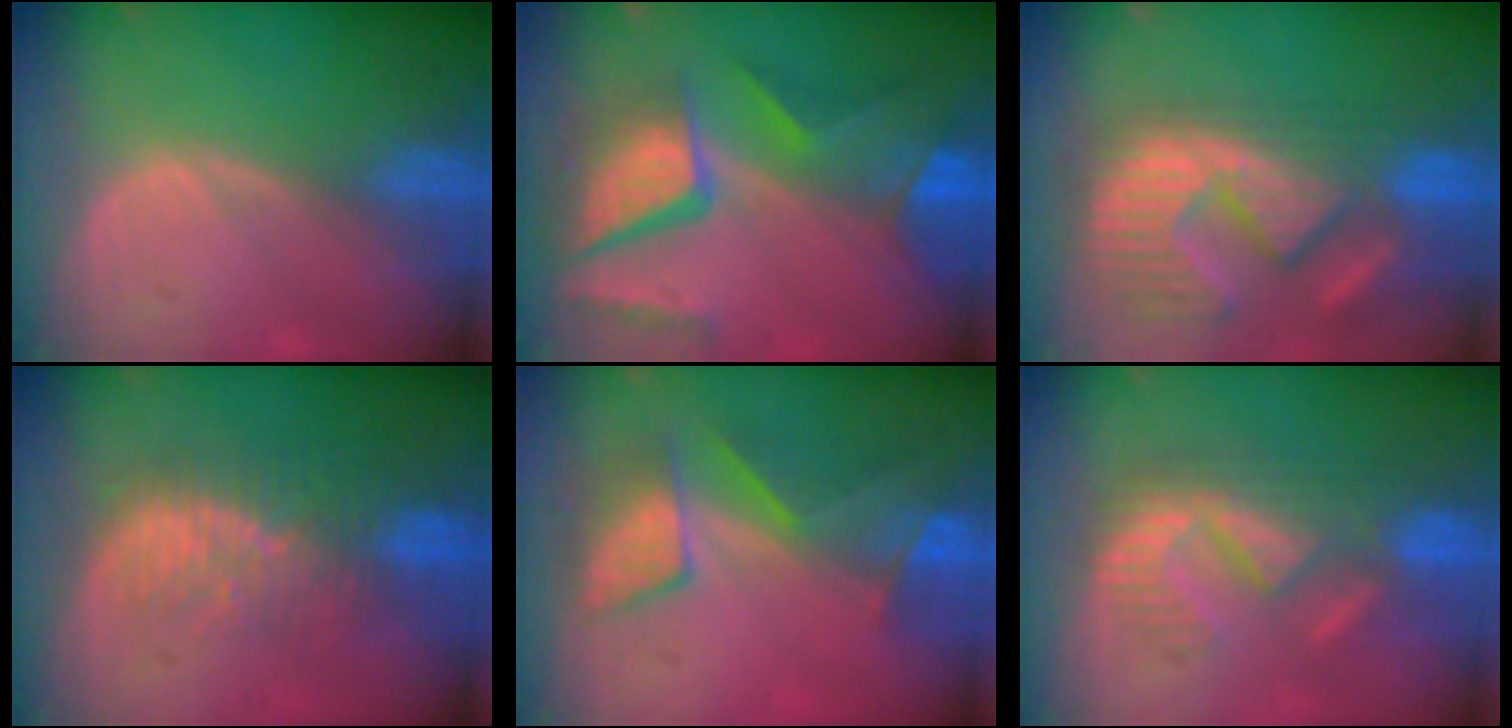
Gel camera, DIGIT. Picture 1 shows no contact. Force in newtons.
{"total": 11.6, "press": 9.7, "slide": 6.5}
{"total": 14.4, "press": 12.2, "slide": 7.6}
{"total": 9.3, "press": 8.3, "slide": 4.2}
{"total": 7.5, "press": 7.4, "slide": 1.5}
{"total": 8.7, "press": 8.5, "slide": 1.6}